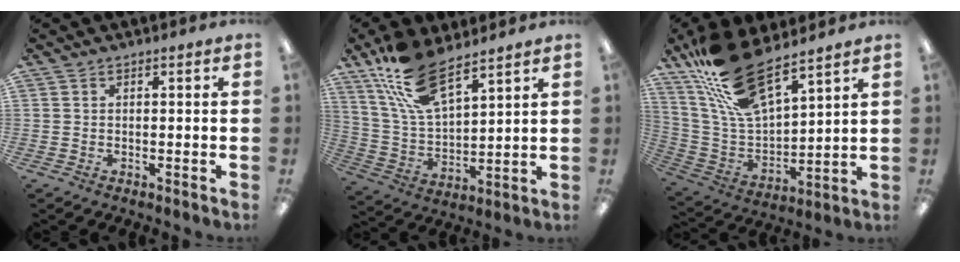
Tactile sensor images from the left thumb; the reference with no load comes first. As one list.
[{"total": 15.8, "force": [11.1, 5.9, 9.6], "torque": [-0.205, -0.036, 0.202]}, {"total": 19.2, "force": [14.9, 6.1, 10.4], "torque": [-0.217, -0.082, 0.270]}]